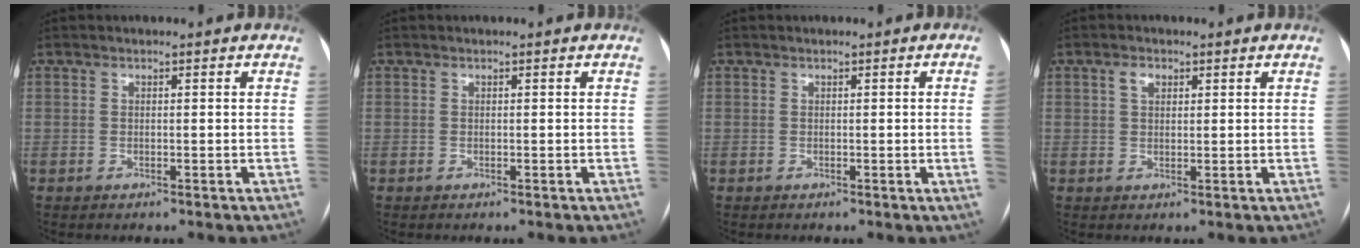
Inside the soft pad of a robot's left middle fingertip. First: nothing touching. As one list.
[{"total": 0.0}, {"total": 2.0, "force": [-0.2, -0.8, 1.8], "torque": [-0.022, -0.001, -0.002]}, {"total": 2.2, "force": [1.0, 1.3, 1.4], "torque": [-0.028, 0.009, 0.020]}]